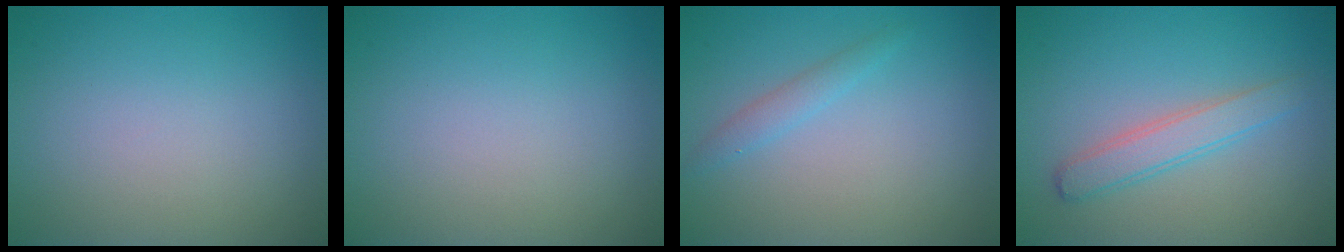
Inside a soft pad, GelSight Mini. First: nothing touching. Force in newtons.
{"total": 0.0}
{"total": 1.3, "press": 1.3, "slide": 0.0}
{"total": 2.5, "press": 2.5, "slide": 0.1}